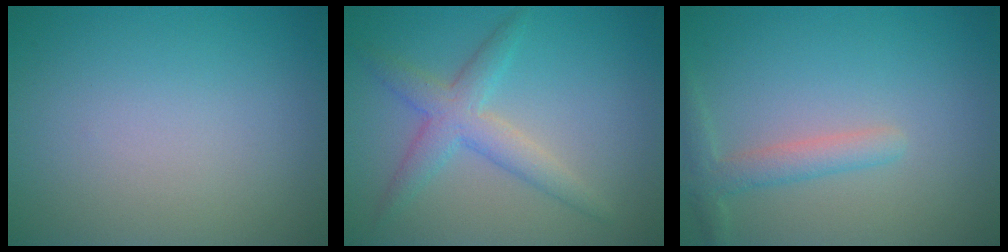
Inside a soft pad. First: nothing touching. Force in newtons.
{"total": 3.6, "press": 3.6, "slide": 0.1}
{"total": 2.4, "press": 2.4, "slide": 0.1}